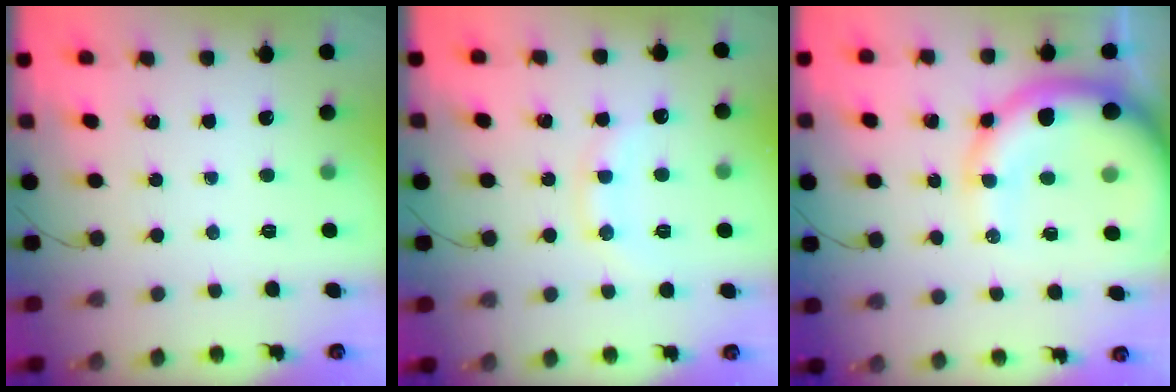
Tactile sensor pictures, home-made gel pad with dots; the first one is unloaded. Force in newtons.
{"total": 8.1, "press": 8.0, "slide": 1.0}
{"total": 17.9, "press": 17.5, "slide": 4.0}